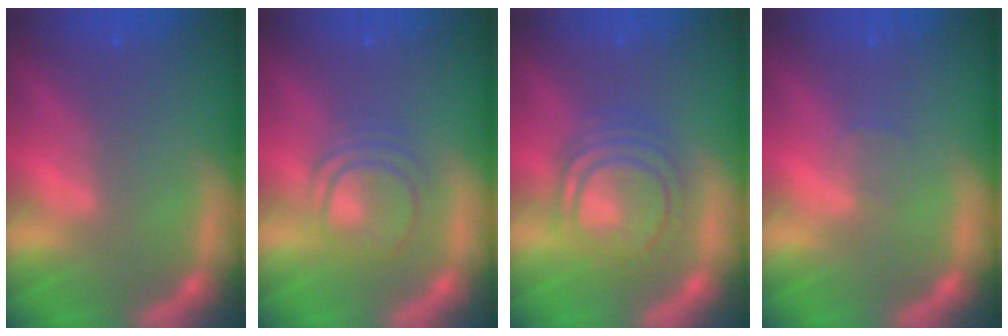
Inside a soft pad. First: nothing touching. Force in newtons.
{"total": 4.5}
{"total": 7.1}
{"total": 1.0}